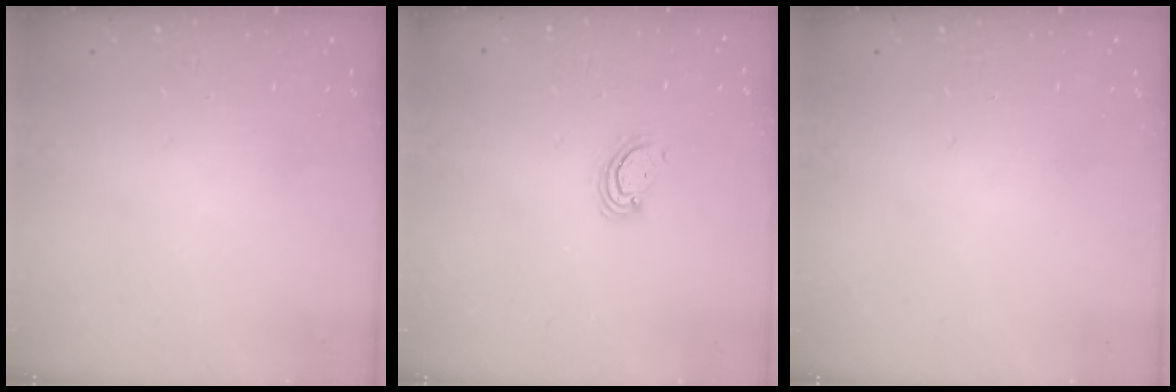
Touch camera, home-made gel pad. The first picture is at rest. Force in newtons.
{"total": 2.6, "press": 2.6, "slide": 0.3}
{"total": 0.0}